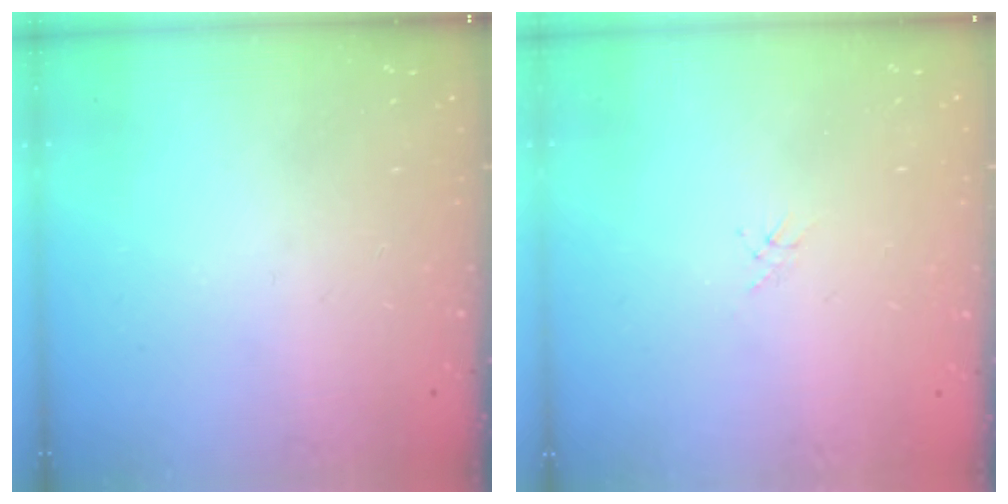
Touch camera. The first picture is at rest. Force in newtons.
{"total": 1.3, "press": 1.2, "slide": 0.3}